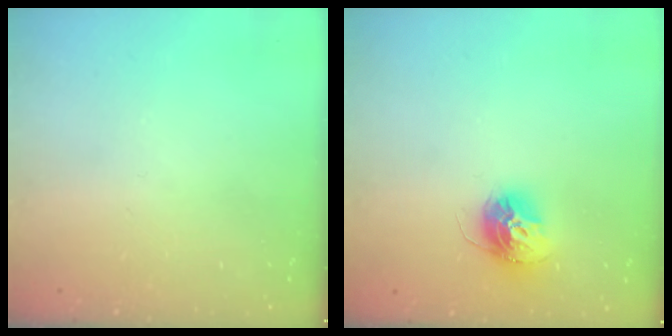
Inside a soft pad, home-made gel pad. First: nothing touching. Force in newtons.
{"total": 12.4, "press": 12.4, "slide": 1.0}